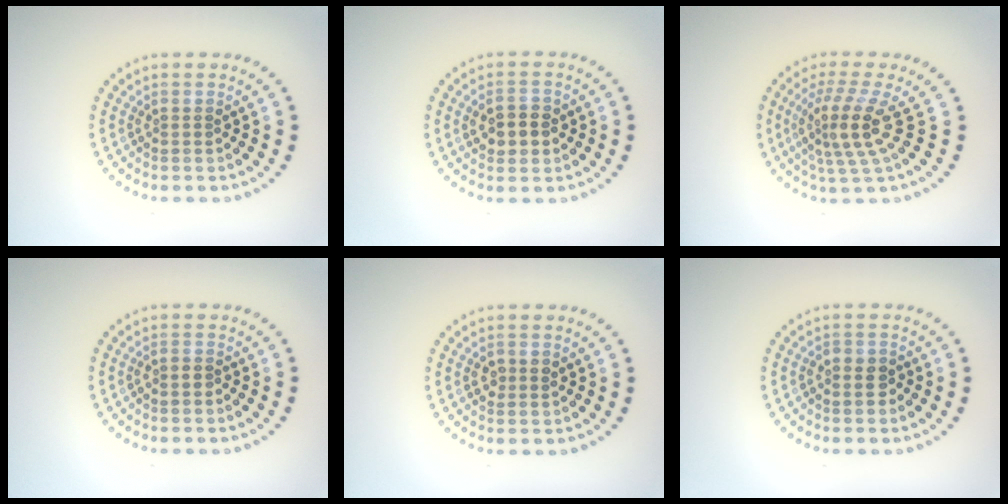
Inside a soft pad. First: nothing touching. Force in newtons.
{"total": 2.9, "press": 2.9, "slide": 0.2}
{"total": 4.1, "press": 3.1, "slide": 2.7}
{"total": 0.7, "press": 0.5, "slide": 0.5}
{"total": 1.5, "press": 1.5, "slide": 0.1}
{"total": 1.3, "press": 1.3, "slide": 0.4}